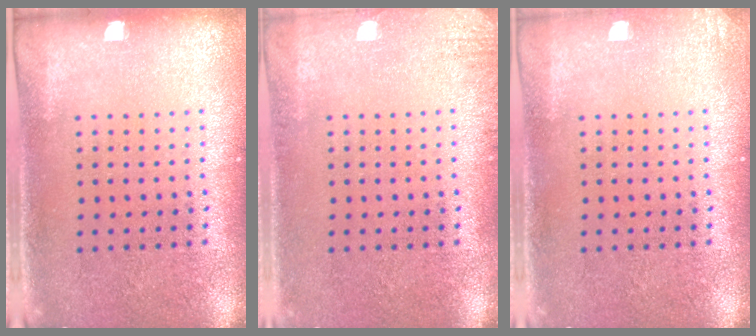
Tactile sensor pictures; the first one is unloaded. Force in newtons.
{"total": 1.4, "press": 1.4, "slide": 0.2}
{"total": 0.7, "press": 0.7, "slide": 0.1}